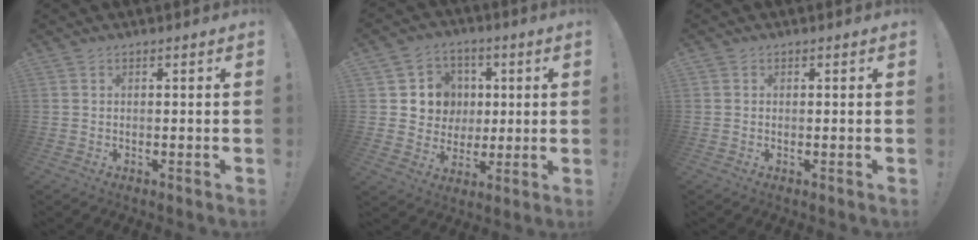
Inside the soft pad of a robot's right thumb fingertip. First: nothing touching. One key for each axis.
{"total": 9.7, "fx": 1.2, "fy": 9.4, "fz": 2.0, "tx": -0.021, "ty": -0.004, "tz": 0.034}
{"total": 0.0}